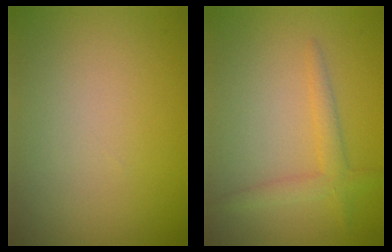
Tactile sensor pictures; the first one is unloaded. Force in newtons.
{"total": 1.3, "press": 1.3, "slide": 0.1}